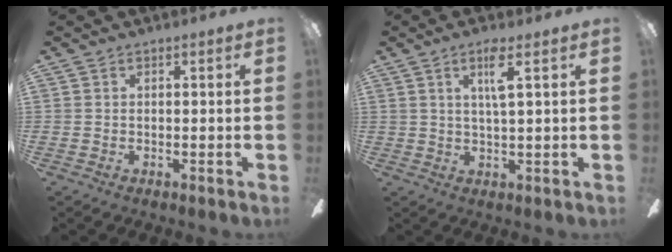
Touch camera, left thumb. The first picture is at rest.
{"total": 5.5, "force": [2.7, 0.9, 4.7], "torque": [-0.085, -0.003, 0.040]}